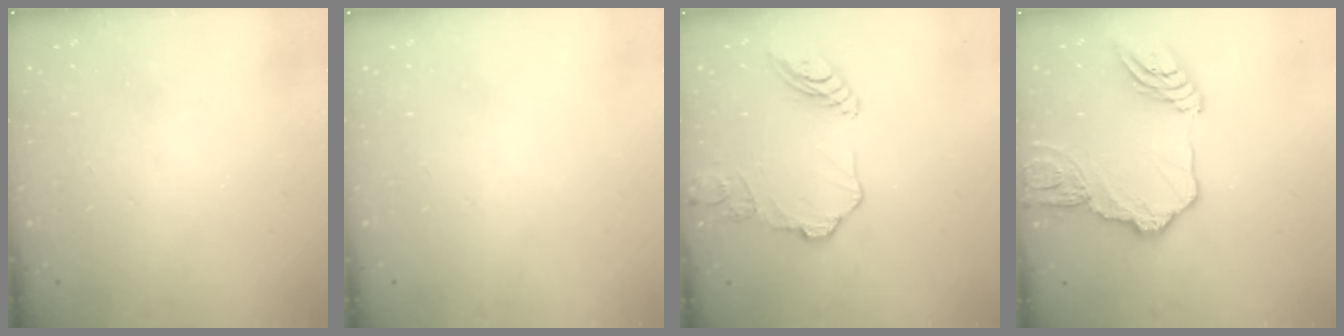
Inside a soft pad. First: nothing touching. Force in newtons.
{"total": 0.0}
{"total": 11.7, "press": 11.7, "slide": 1.2}
{"total": 17.3, "press": 17.2, "slide": 1.8}